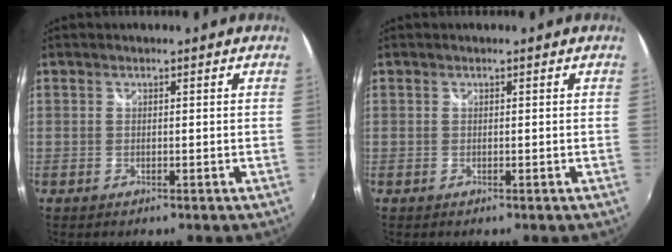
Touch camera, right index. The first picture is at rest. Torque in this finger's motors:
{"motor_torque": [0.00, 0.00, 0.00, 0.00]}